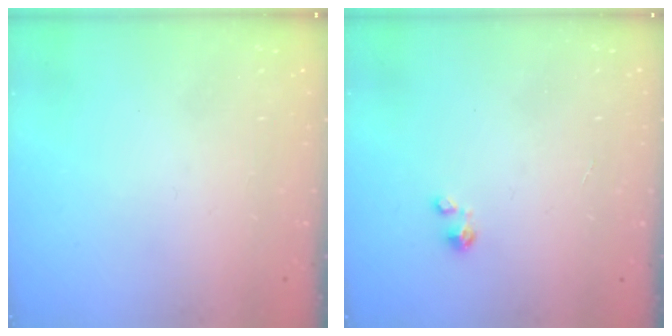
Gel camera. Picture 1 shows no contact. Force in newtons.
{"total": 0.0}